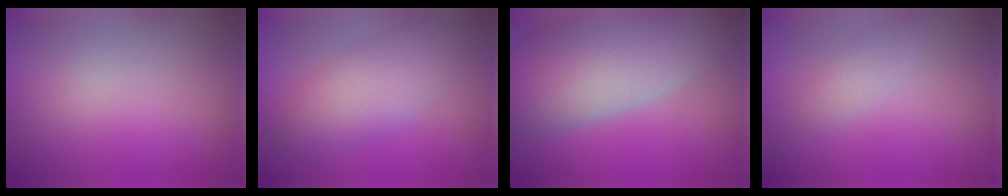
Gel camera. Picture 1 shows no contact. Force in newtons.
{"total": 4.7, "press": 4.7, "slide": 0.3}
{"total": 9.9, "press": 9.9, "slide": 1.0}
{"total": 1.3, "press": 1.3, "slide": 0.1}